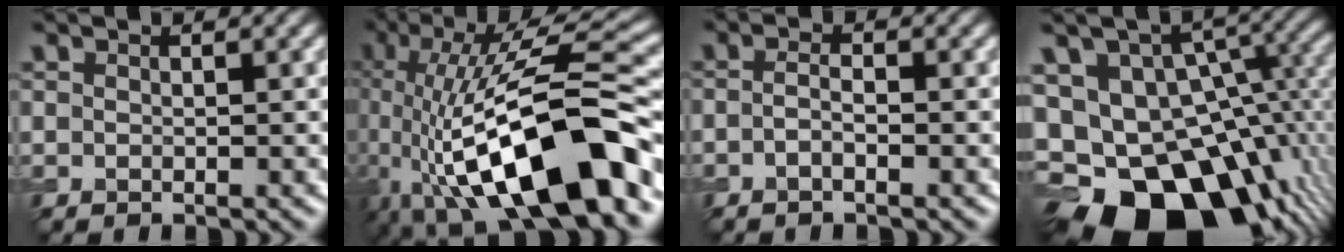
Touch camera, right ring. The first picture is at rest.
{"total": 15.3, "force": [-5.4, 4.9, 13.4], "torque": [-0.217, 0.017, -0.096]}
{"total": 1.4, "force": [-0.7, 0.4, 1.2], "torque": [-0.010, -0.010, -0.022]}
{"total": 17.8, "force": [-6.2, 11.6, 12.0], "torque": [-0.188, -0.022, -0.081]}